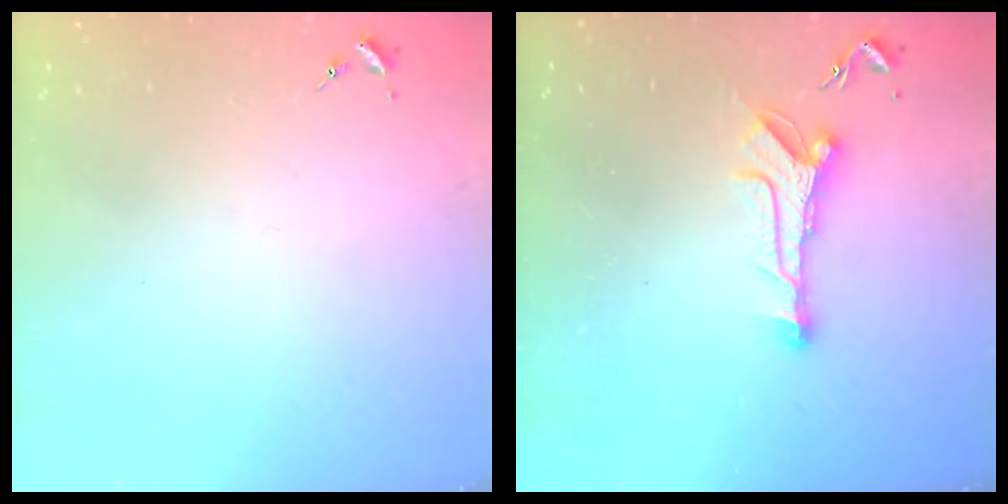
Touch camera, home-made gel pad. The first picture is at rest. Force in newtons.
{"total": 9.4, "press": 9.4, "slide": 0.2}